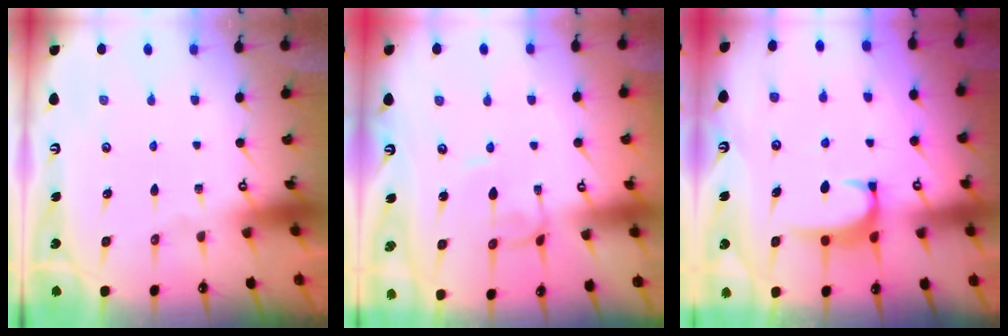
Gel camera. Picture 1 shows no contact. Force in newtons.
{"total": 1.8, "press": 1.7, "slide": 0.3}
{"total": 1.8, "press": 1.8, "slide": 0.5}